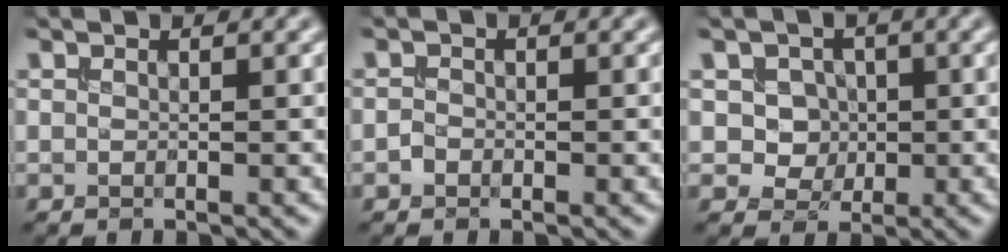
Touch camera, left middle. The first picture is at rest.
{"total": 0.7, "force": [-0.4, 0.6, 0.2], "torque": [-0.001, -0.002, -0.011]}
{"total": 3.6, "force": [0.7, 3.1, 1.6], "torque": [-0.020, 0.001, 0.011]}